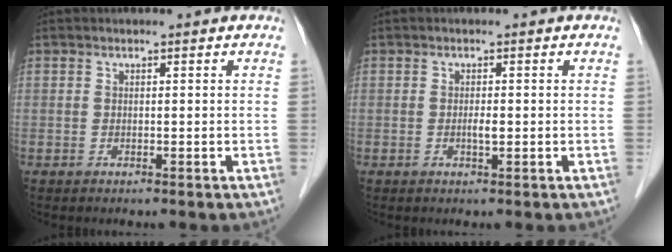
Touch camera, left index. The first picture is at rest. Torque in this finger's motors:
{"motor_torque": [0.27, 0.17, 0.09, 0.02]}